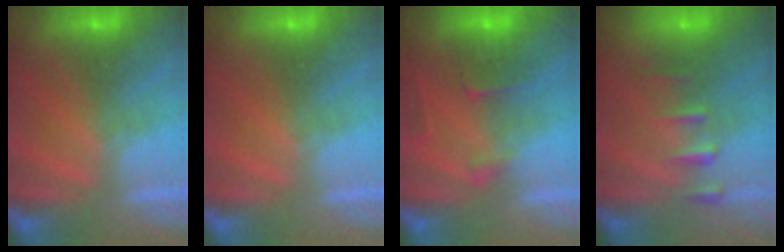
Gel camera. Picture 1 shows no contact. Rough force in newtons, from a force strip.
{"total": 0.0}
{"total": 7.4}
{"total": 2.3}